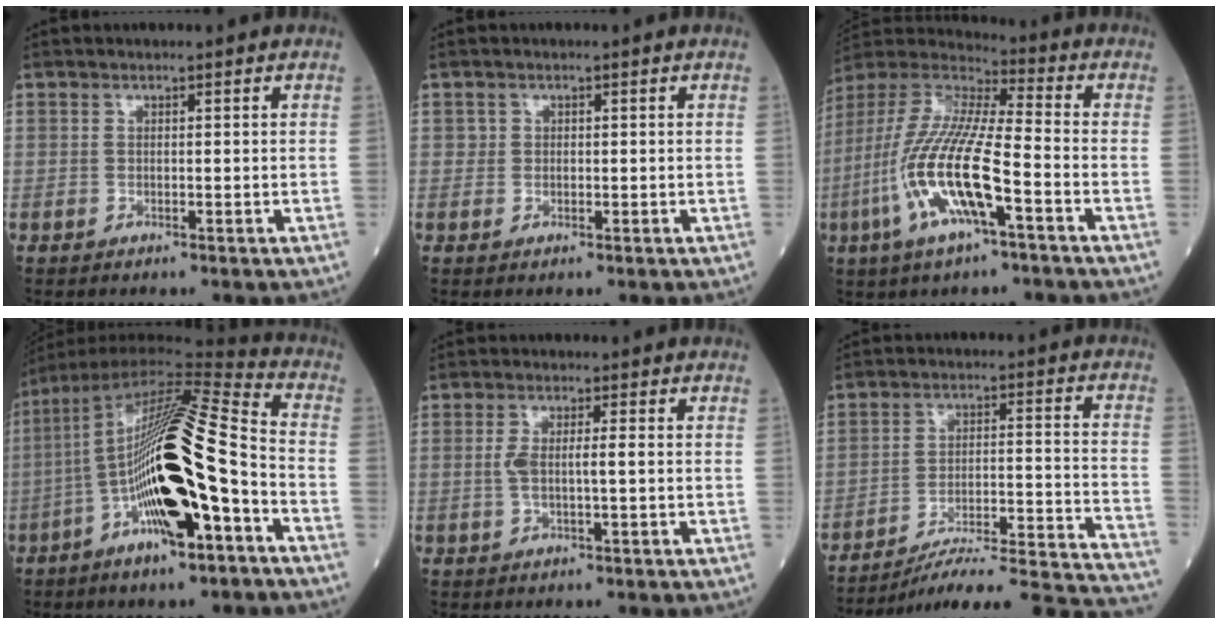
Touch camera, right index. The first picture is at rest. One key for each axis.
{"total": 0.9, "fx": 0.1, "fy": 0.9, "fz": 0.1, "tx": 0.006, "ty": 0.003, "tz": -0.001}
{"total": 17.0, "fx": -5.7, "fy": 2.8, "fz": 15.7, "tx": -0.338, "ty": -0.014, "tz": -0.112}
{"total": 22.6, "fx": -5.5, "fy": 3.3, "fz": 21.6, "tx": -0.413, "ty": -0.004, "tz": -0.095}
{"total": 3.7, "fx": -0.1, "fy": 0.7, "fz": 3.6, "tx": -0.079, "ty": 0.008, "tz": 0.000}
{"total": 23.3, "fx": -21.7, "fy": -0.2, "fz": 8.4, "tx": -0.049, "ty": 0.007, "tz": -0.299}